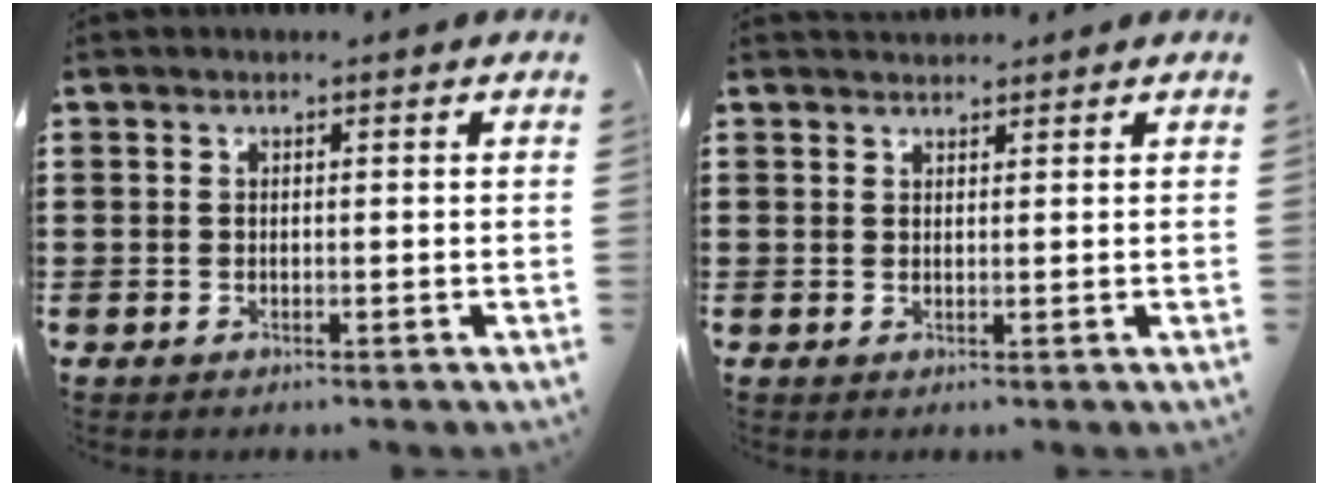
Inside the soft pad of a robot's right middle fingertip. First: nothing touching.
{"total": 1.4, "force": [1.3, 0.2, -0.2], "torque": [0.000, 0.000, 0.027]}